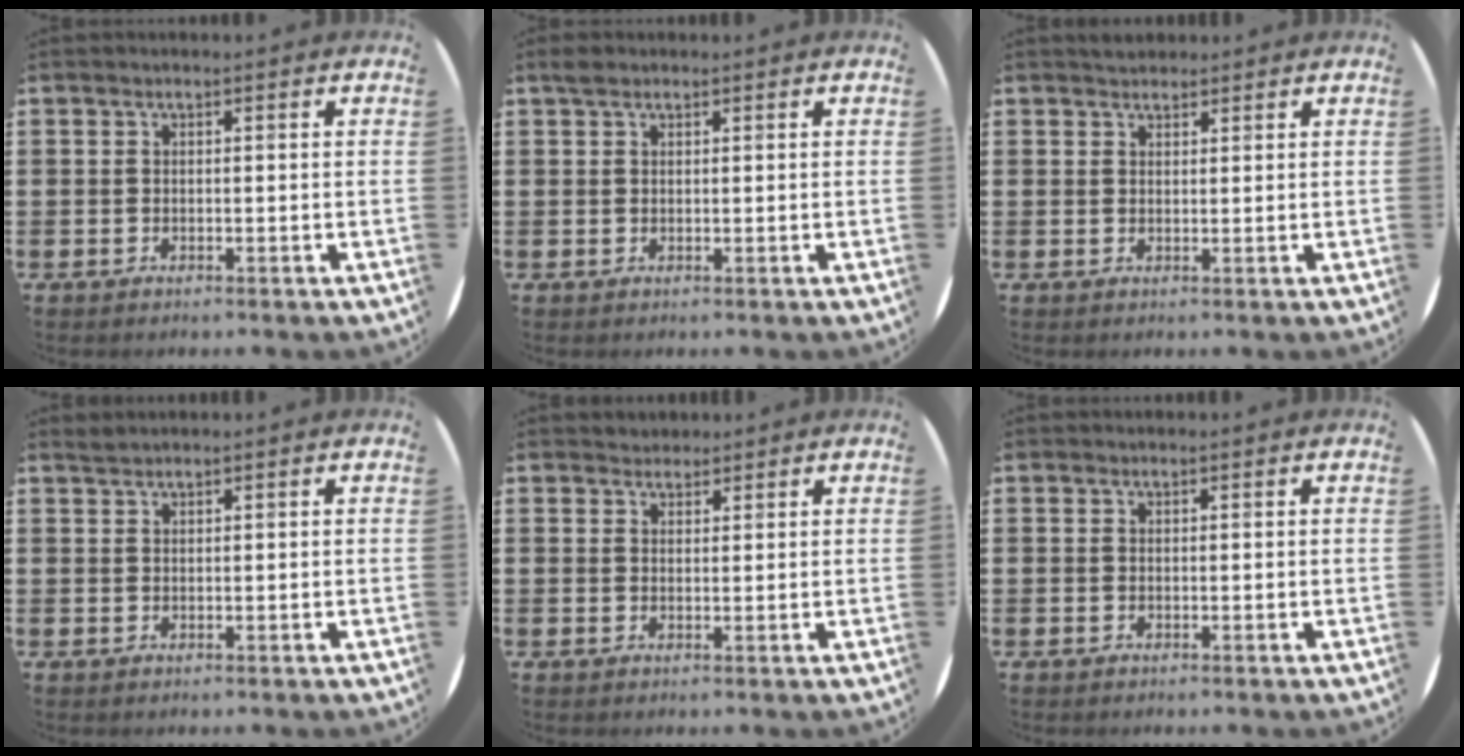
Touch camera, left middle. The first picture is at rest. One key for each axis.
{"total": 1.0, "fx": 0.9, "fy": 0.5, "fz": 0.3, "tx": 0.008, "ty": -0.002, "tz": 0.012}
{"total": 1.7, "fx": 1.6, "fy": 0.5, "fz": 0.0, "tx": -0.003, "ty": 0.005, "tz": 0.031}
{"total": 0.9, "fx": 0.9, "fy": -0.1, "fz": 0.0, "tx": -0.001, "ty": -0.001, "tz": 0.017}
{"total": 1.6, "fx": 1.5, "fy": 0.5, "fz": -0.1, "tx": -0.001, "ty": 0.004, "tz": 0.029}
{"total": 0.0}